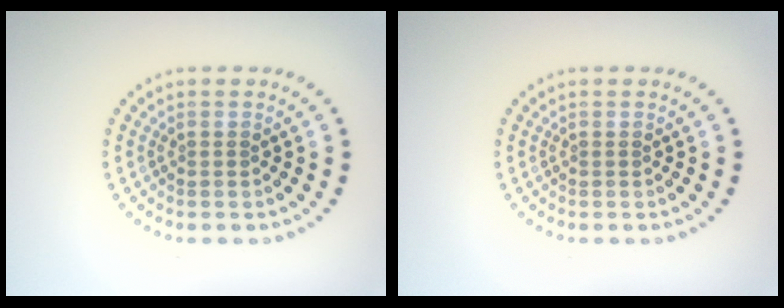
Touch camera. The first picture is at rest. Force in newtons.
{"total": 0.0}